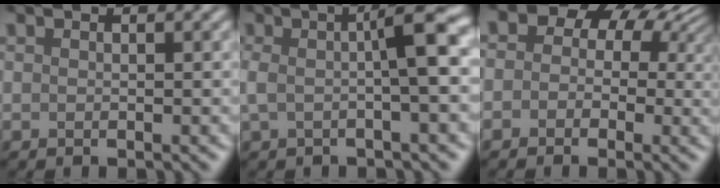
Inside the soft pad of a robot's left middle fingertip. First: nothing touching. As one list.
[{"total": 4.9, "force": [0.3, 0.9, 4.8], "torque": [-0.082, 0.015, -0.002]}, {"total": 9.4, "force": [2.4, 7.4, 5.3], "torque": [-0.060, 0.034, -0.017]}]